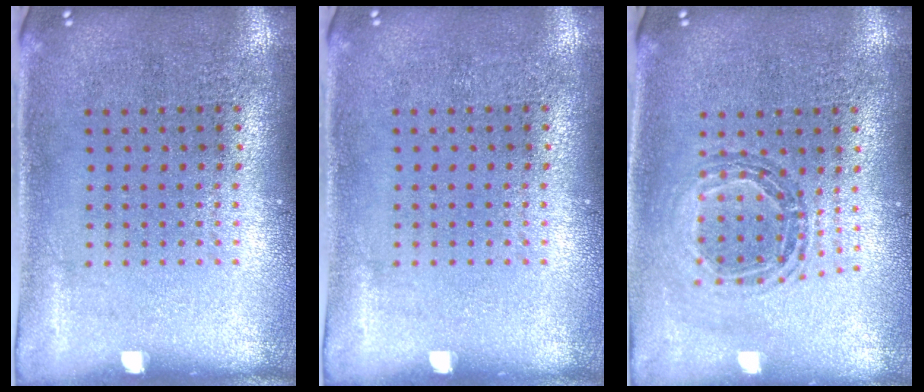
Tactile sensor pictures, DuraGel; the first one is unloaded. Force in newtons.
{"total": 0.0}
{"total": 0.9, "press": 0.9, "slide": 0.1}